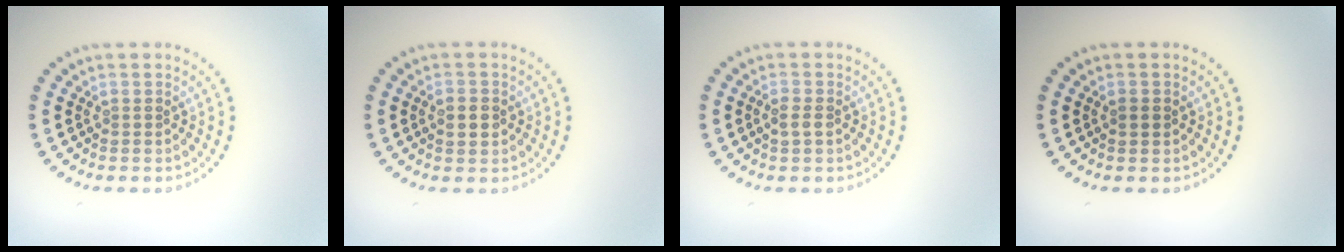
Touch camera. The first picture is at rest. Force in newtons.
{"total": 2.2, "press": 2.2, "slide": 0.1}
{"total": 1.2, "press": 1.2, "slide": 0.1}
{"total": 1.1, "press": 1.1, "slide": 0.1}